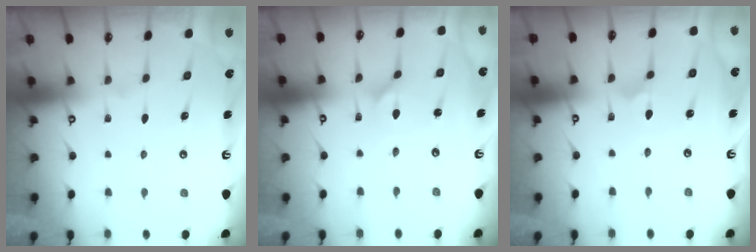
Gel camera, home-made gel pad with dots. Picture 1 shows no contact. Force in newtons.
{"total": 1.1, "press": 1.1, "slide": 0.1}
{"total": 2.5, "press": 2.5, "slide": 0.2}